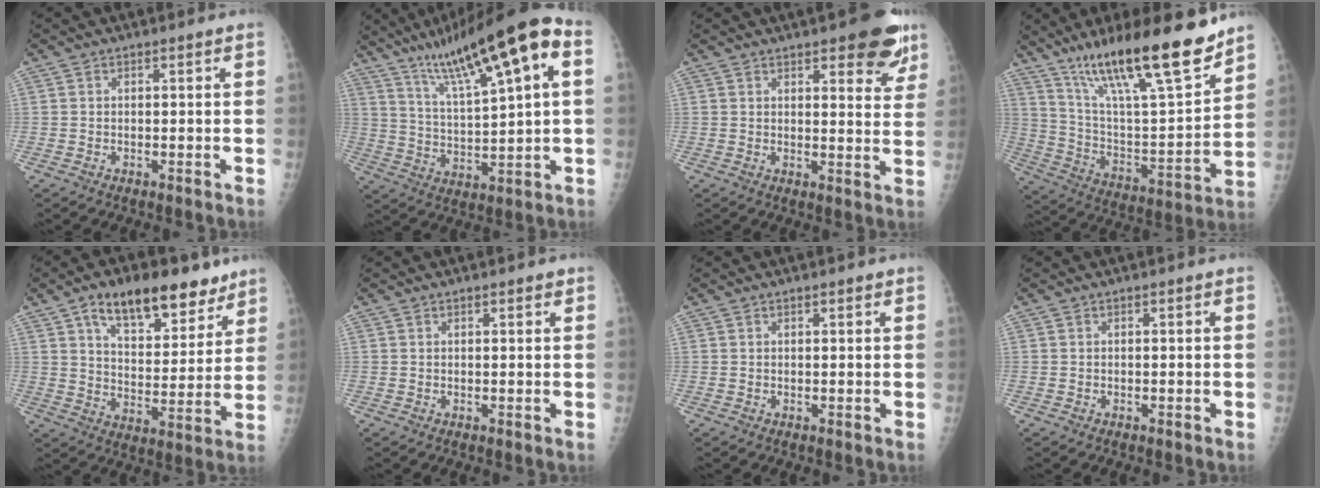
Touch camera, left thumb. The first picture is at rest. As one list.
[{"total": 18.6, "force": [8.8, 3.3, 16.1], "torque": [-0.252, -0.003, 0.153]}, {"total": 10.3, "force": [6.5, 3.6, 7.1], "torque": [-0.049, -0.031, 0.078]}, {"total": 24.6, "force": [17.2, 4.4, 16.9], "torque": [-0.262, -0.072, 0.299]}, {"total": 16.8, "force": [10.7, 8.1, 10.2], "torque": [-0.105, -0.046, 0.170]}, {"total": 1.1, "force": [0.8, 0.4, 0.7], "torque": [-0.008, -0.003, 0.010]}, {"total": 0.8, "force": [0.6, 0.3, 0.5], "torque": [-0.006, -0.002, 0.009]}, {"total": 0.0}]